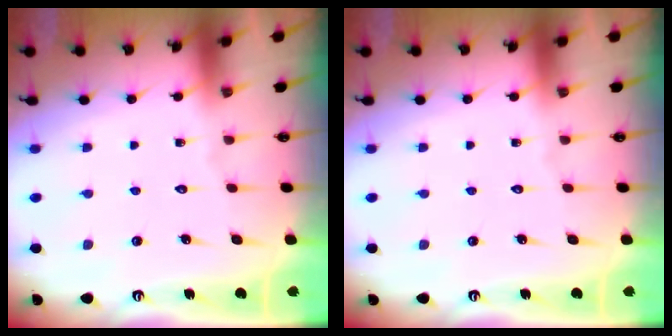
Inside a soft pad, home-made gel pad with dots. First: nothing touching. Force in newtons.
{"total": 0.0}